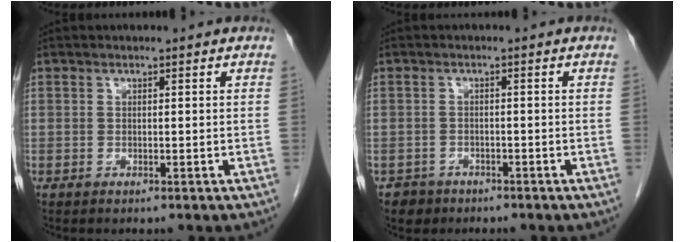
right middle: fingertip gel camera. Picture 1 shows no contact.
{"total": 2.3, "force": [-1.6, 1.7, -0.1], "torque": [-0.006, 0.007, -0.024]}